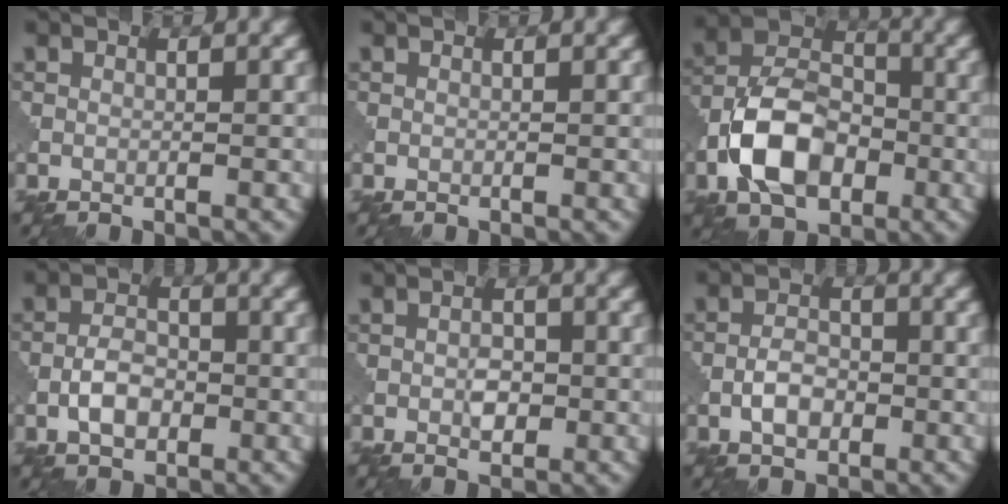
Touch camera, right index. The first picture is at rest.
{"total": 0.0}
{"total": 8.6, "force": [-2.7, 5.9, 5.7], "torque": [-0.114, 0.011, -0.057]}
{"total": 2.9, "force": [-0.7, 1.9, 2.1], "torque": [-0.038, 0.005, -0.012]}
{"total": 1.5, "force": [0.1, 1.0, 1.1], "torque": [-0.020, 0.002, 0.005]}
{"total": 2.4, "force": [-0.5, 1.6, 1.7], "torque": [-0.031, 0.005, -0.009]}